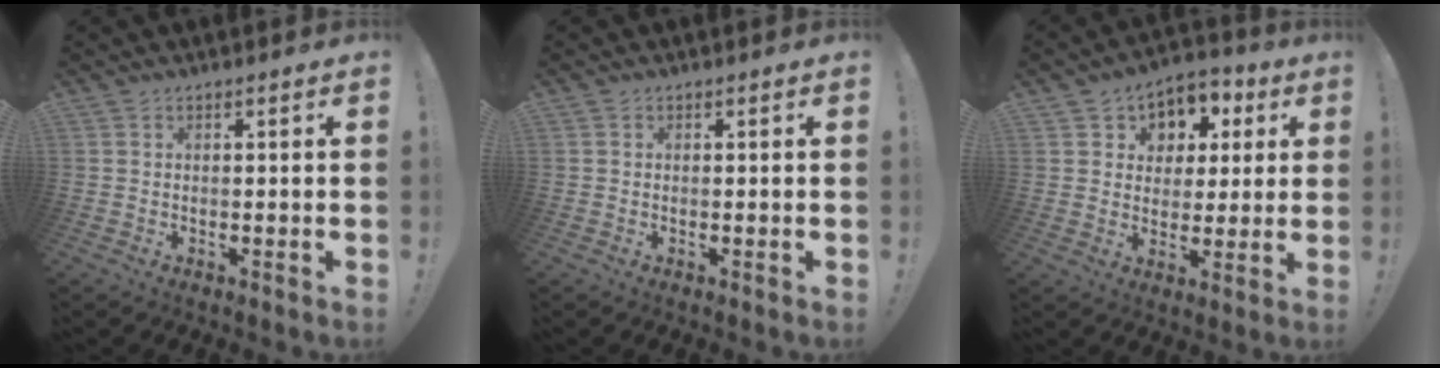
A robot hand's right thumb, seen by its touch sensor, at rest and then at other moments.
{"total": 0.0}
{"total": 7.6, "force": [2.5, 6.9, 2.1], "torque": [-0.018, -0.020, 0.050]}